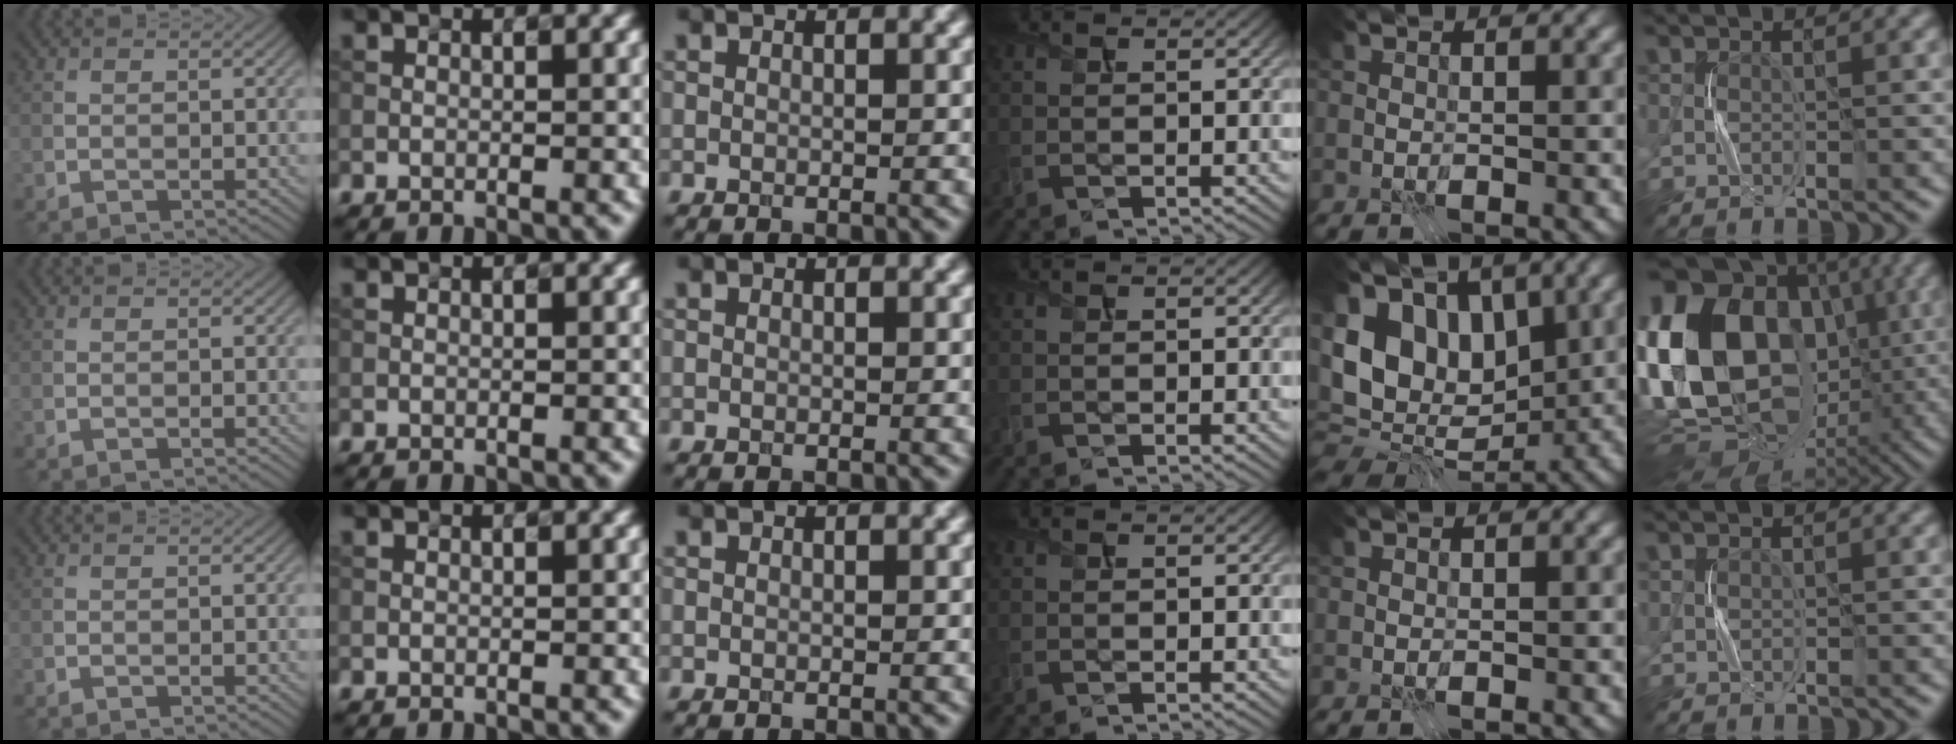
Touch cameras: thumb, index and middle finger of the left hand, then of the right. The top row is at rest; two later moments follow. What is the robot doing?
{"motion": "press", "object": "gel pad"}